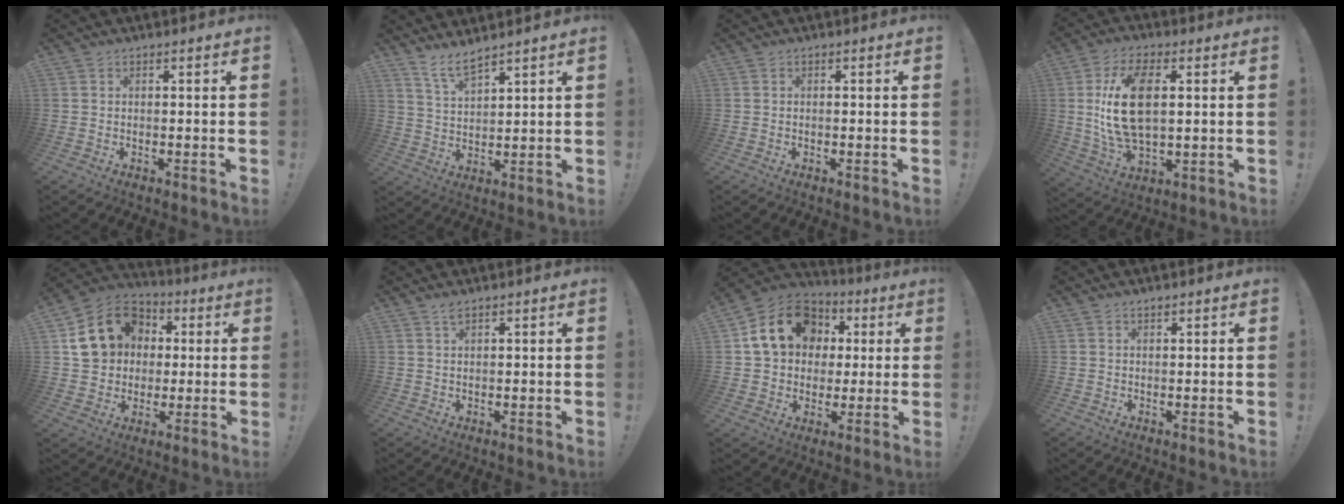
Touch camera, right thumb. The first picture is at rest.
{"total": 6.6, "force": [5.5, 1.3, 3.3], "torque": [-0.070, -0.028, 0.101]}
{"total": 0.0}
{"total": 16.6, "force": [2.4, 9.0, 13.7], "torque": [-0.264, -0.004, 0.041]}
{"total": 16.1, "force": [3.8, 13.8, 7.3], "torque": [-0.103, 0.006, 0.091]}
{"total": 1.6, "force": [1.3, 0.3, 0.9], "torque": [-0.012, -0.003, 0.021]}
{"total": 17.9, "force": [5.3, 14.5, 9.1], "torque": [-0.130, -0.005, 0.113]}
{"total": 0.6, "force": [0.6, 0.1, 0.2], "torque": [-0.004, 0.000, 0.011]}